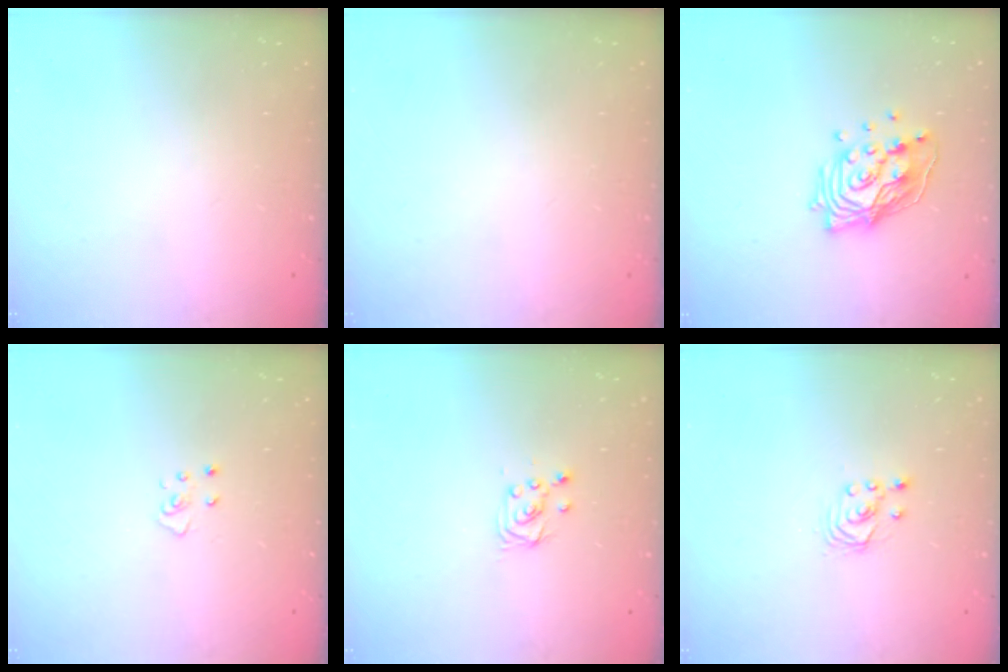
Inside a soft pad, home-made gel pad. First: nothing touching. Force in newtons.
{"total": 0.0}
{"total": 15.9, "press": 15.9, "slide": 1.5}
{"total": 4.1, "press": 4.1, "slide": 0.3}
{"total": 4.6, "press": 4.6, "slide": 0.5}
{"total": 1.7, "press": 1.7, "slide": 0.2}